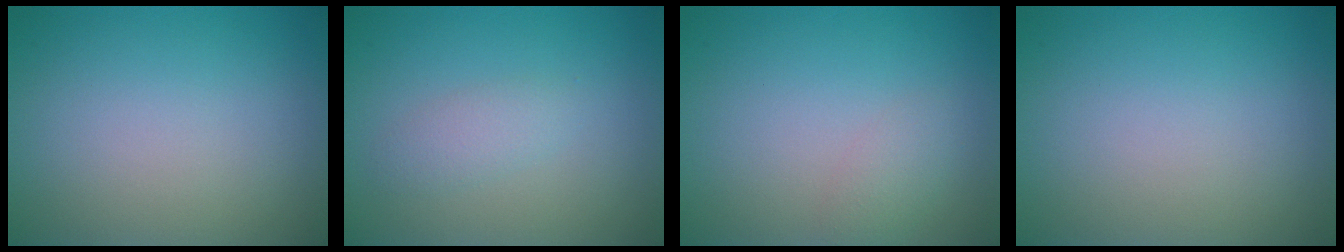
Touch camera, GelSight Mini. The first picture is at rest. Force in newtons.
{"total": 1.6, "press": 1.6, "slide": 0.0}
{"total": 1.4, "press": 1.4, "slide": 0.1}
{"total": 0.0}